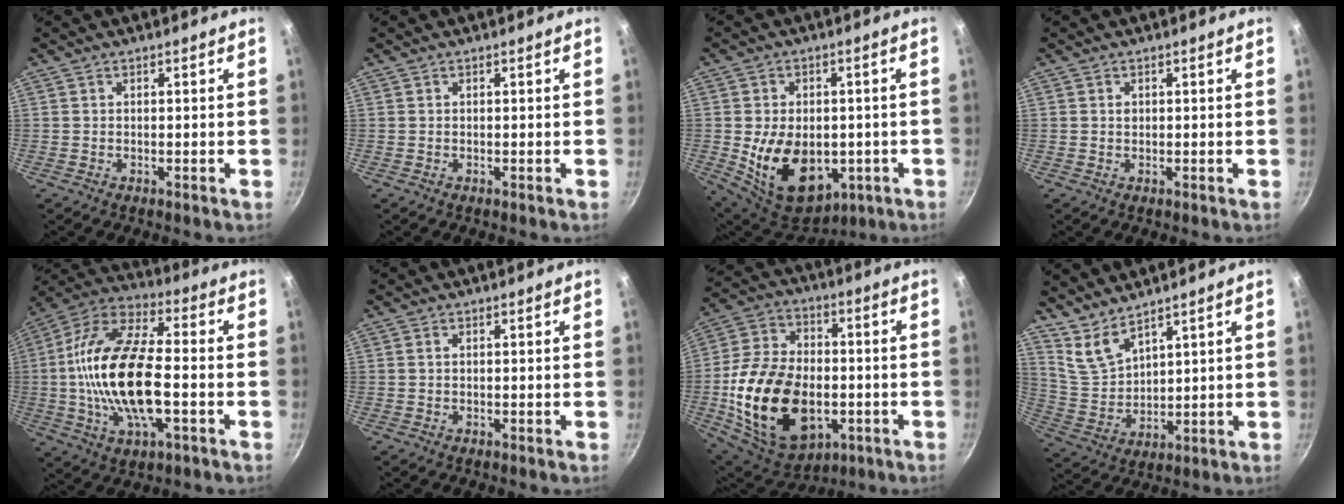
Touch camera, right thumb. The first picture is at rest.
{"total": 0.0}
{"total": 16.9, "force": [-2.9, 11.6, 11.9], "torque": [-0.172, -0.005, -0.022]}
{"total": 0.9, "force": [0.3, 0.7, 0.4], "torque": [-0.005, 0.001, 0.004]}
{"total": 21.5, "force": [-2.7, 9.5, 19.1], "torque": [-0.365, 0.027, -0.063]}
{"total": 2.0, "force": [0.5, 0.7, 1.8], "torque": [-0.040, 0.002, 0.010]}
{"total": 24.8, "force": [-4.8, 16.1, 18.2], "torque": [-0.324, 0.022, -0.067]}
{"total": 7.0, "force": [5.8, 2.1, 3.4], "torque": [-0.063, -0.048, 0.132]}